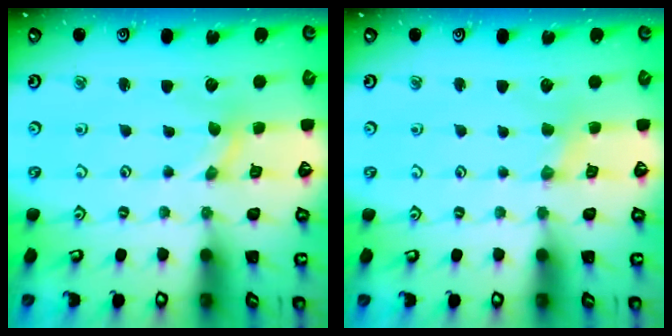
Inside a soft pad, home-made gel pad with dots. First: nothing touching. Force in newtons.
{"total": 2.7, "press": 2.6, "slide": 0.4}